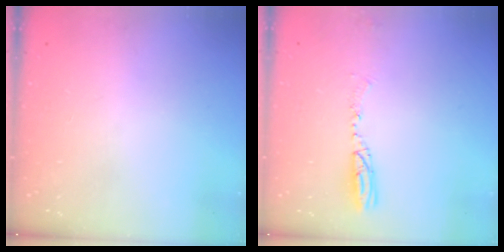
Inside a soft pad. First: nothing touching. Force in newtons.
{"total": 5.0, "press": 4.9, "slide": 0.9}